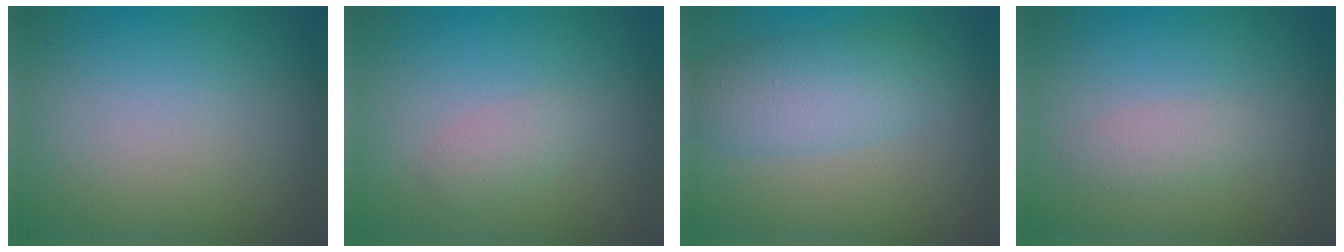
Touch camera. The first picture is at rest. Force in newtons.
{"total": 1.4, "press": 1.4, "slide": 0.1}
{"total": 4.2, "press": 4.2, "slide": 0.1}
{"total": 1.4, "press": 1.4, "slide": 0.1}